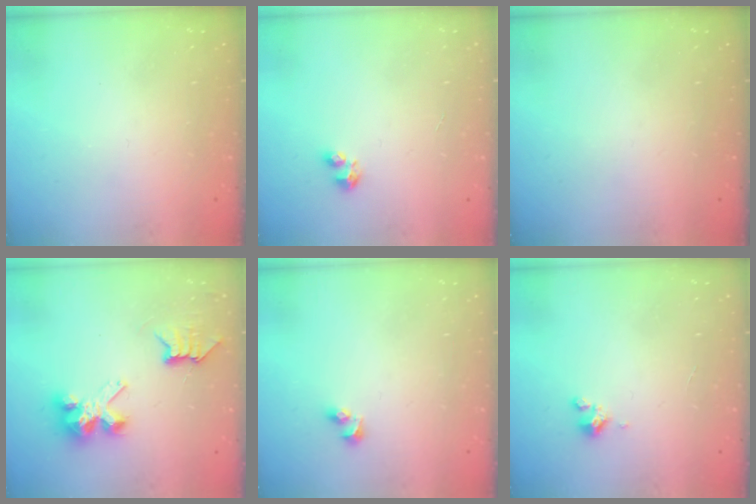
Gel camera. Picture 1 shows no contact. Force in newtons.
{"total": 3.4, "press": 3.4, "slide": 0.5}
{"total": 0.0}
{"total": 7.6, "press": 7.6, "slide": 0.4}
{"total": 2.1, "press": 1.7, "slide": 1.1}
{"total": 1.2, "press": 1.2, "slide": 0.2}